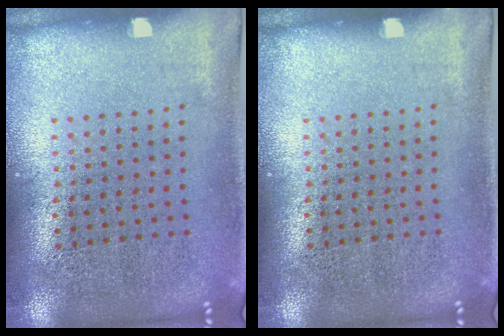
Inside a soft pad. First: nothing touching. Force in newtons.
{"total": 0.0}